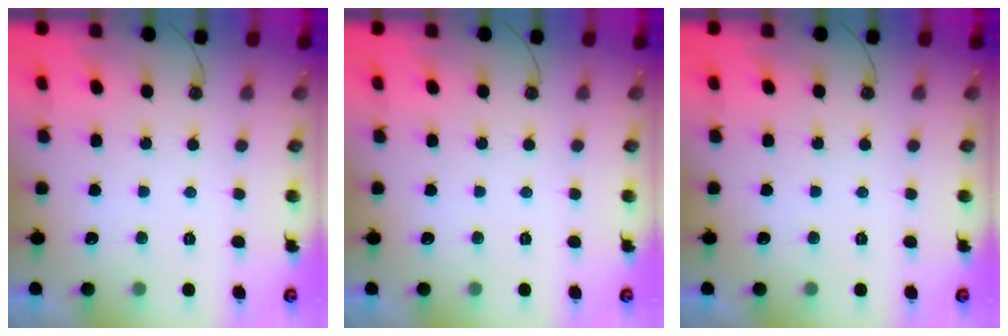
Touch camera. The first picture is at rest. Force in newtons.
{"total": 0.0}
{"total": 0.0}